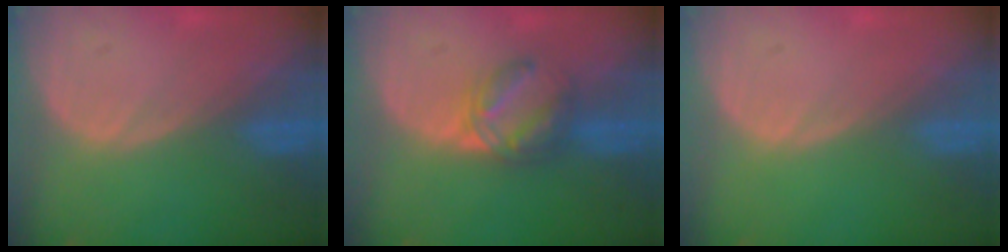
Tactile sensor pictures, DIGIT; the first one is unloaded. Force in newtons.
{"total": 5.9, "press": 5.3, "slide": 2.6}
{"total": 0.0}